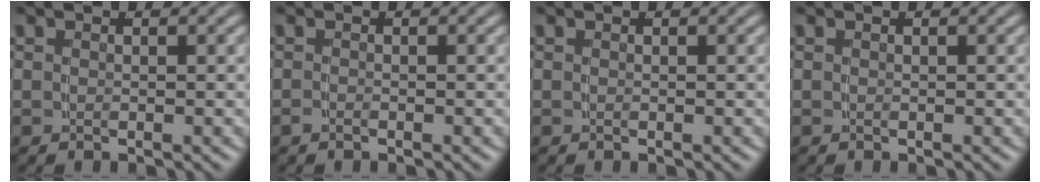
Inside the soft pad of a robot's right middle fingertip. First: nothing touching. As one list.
[{"total": 0.8, "force": [-0.7, -0.3, 0.1], "torque": [-0.002, -0.006, -0.011]}, {"total": 0.0}, {"total": 0.0}]